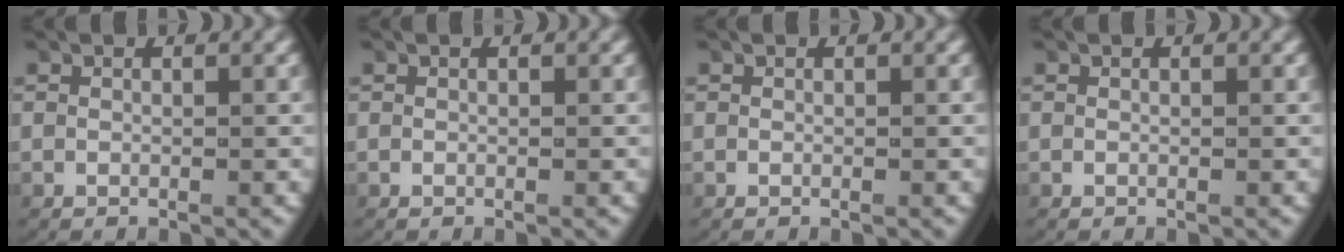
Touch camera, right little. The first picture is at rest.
{"total": 0.0}
{"total": 0.0}
{"total": 0.0}